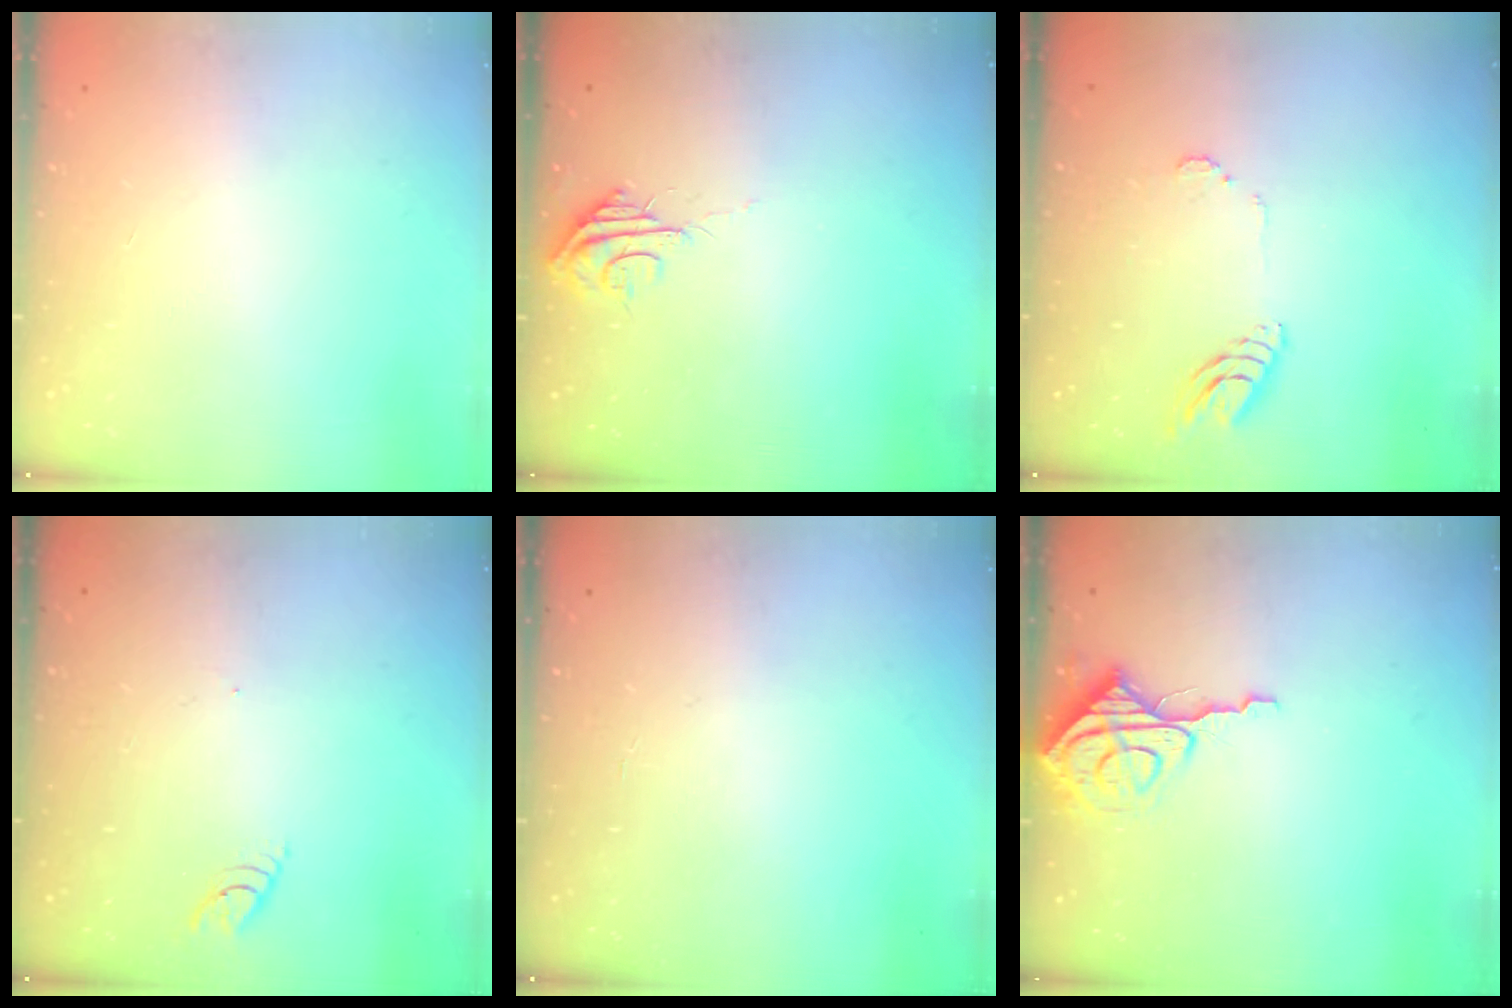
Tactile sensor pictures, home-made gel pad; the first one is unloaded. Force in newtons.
{"total": 6.0, "press": 6.0, "slide": 0.5}
{"total": 9.4, "press": 9.3, "slide": 1.1}
{"total": 3.9, "press": 3.9, "slide": 0.4}
{"total": 2.5, "press": 2.5, "slide": 0.3}
{"total": 8.1, "press": 8.1, "slide": 0.7}